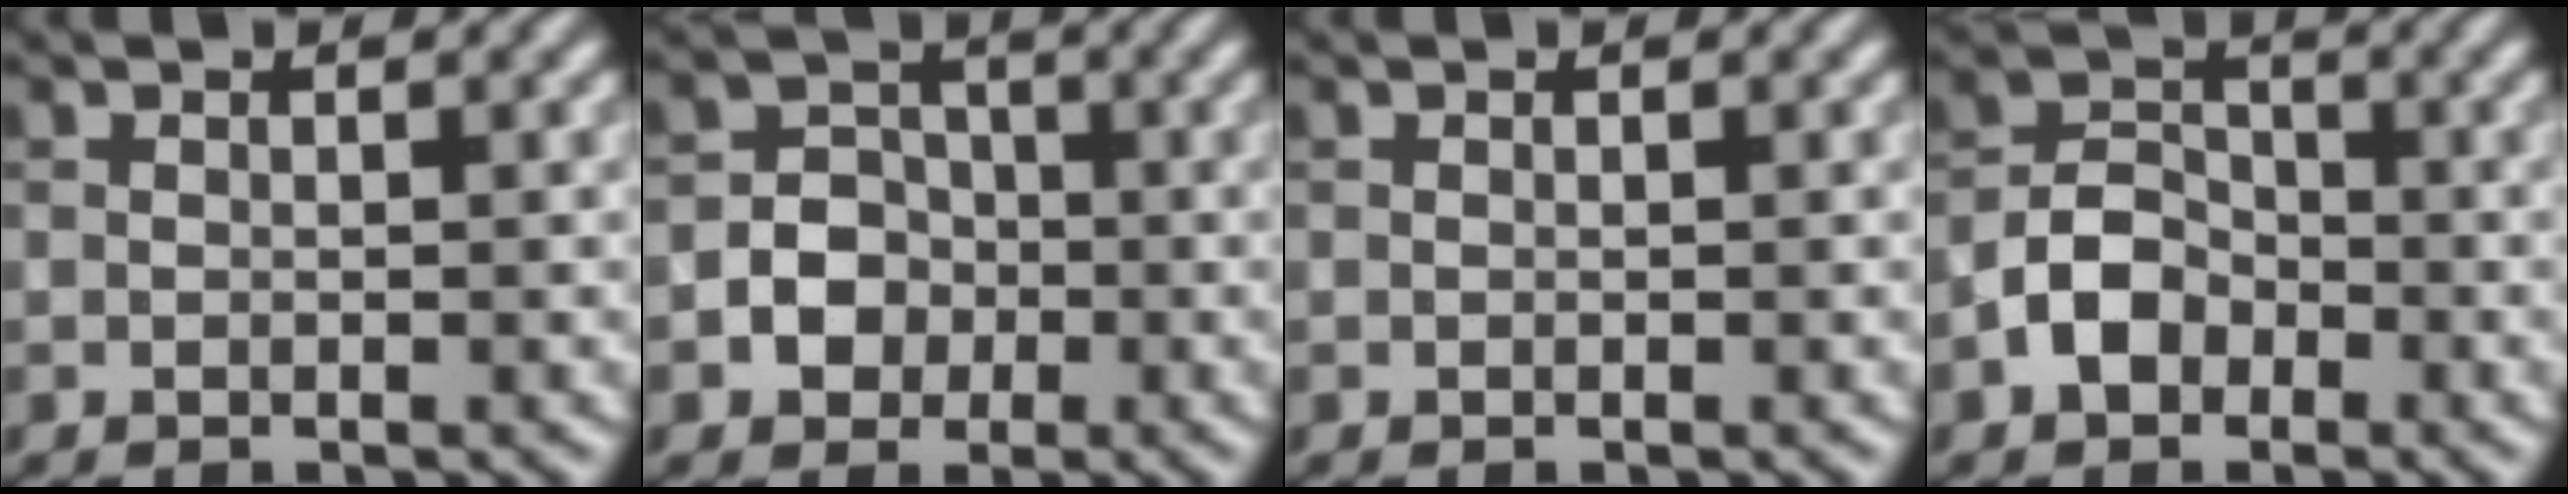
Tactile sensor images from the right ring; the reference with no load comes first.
{"total": 3.7, "force": [-1.0, 3.3, 1.2], "torque": [0.007, 0.005, -0.036]}
{"total": 0.0}
{"total": 3.8, "force": [-1.8, 2.8, 1.8], "torque": [-0.032, 0.009, -0.040]}